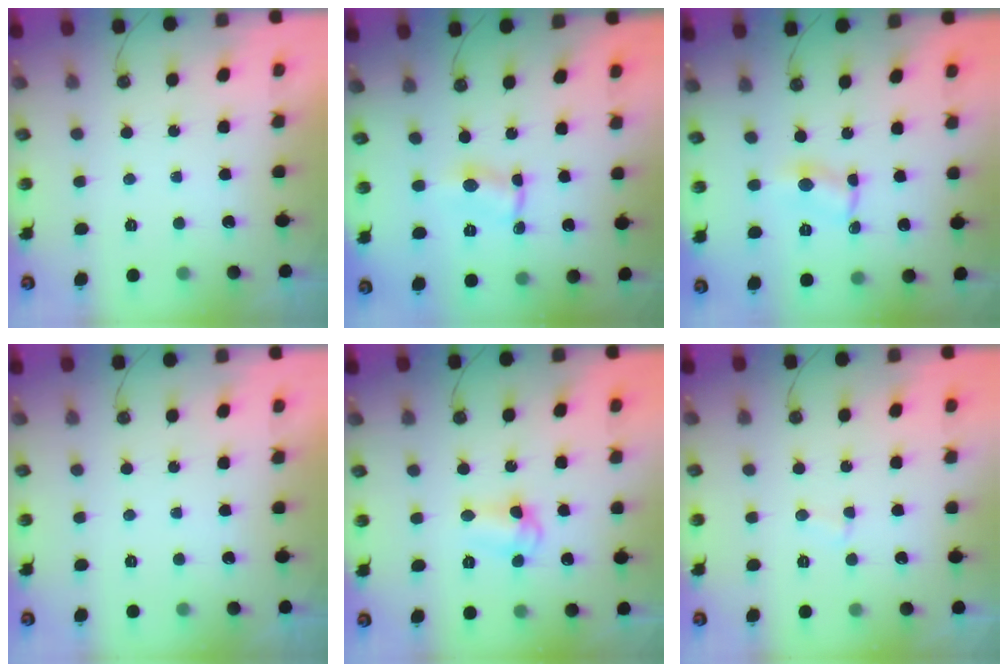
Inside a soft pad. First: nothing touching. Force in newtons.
{"total": 1.0, "press": 0.6, "slide": 0.8}
{"total": 1.9, "press": 1.9, "slide": 0.2}
{"total": 0.0}
{"total": 7.1, "press": 6.4, "slide": 3.2}
{"total": 2.3, "press": 2.3, "slide": 0.3}